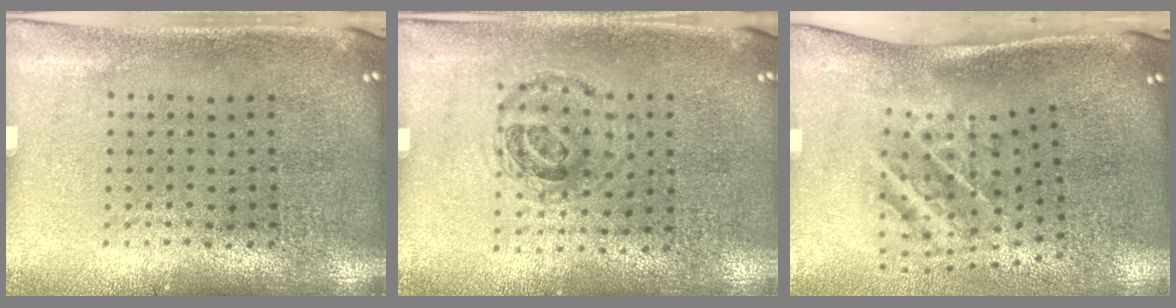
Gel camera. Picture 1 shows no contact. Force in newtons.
{"total": 1.0, "press": 0.8, "slide": 0.5}
{"total": 2.0, "press": 1.2, "slide": 1.7}